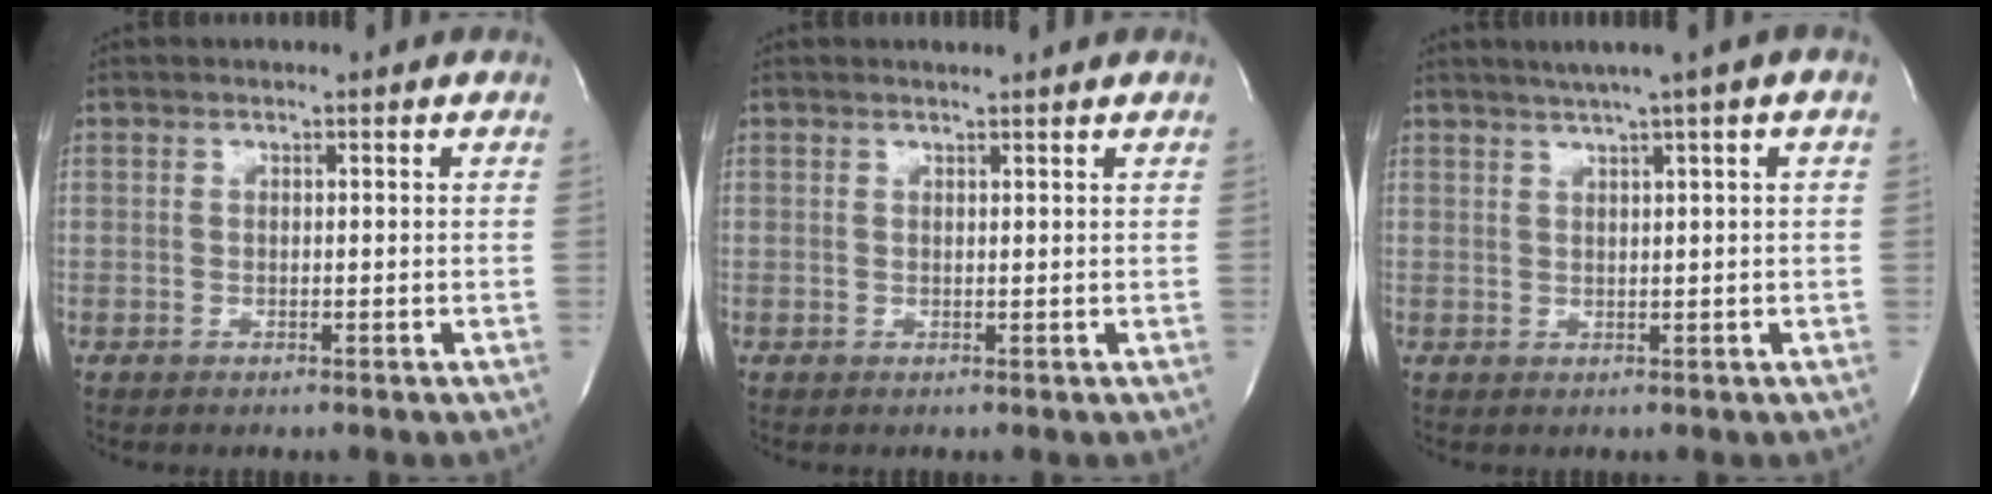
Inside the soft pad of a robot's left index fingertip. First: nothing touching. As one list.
[{"total": 2.3, "force": [2.2, -0.3, 0.7], "torque": [-0.012, 0.006, 0.028]}, {"total": 5.4, "force": [3.3, -1.0, 4.1], "torque": [-0.066, 0.016, 0.054]}]